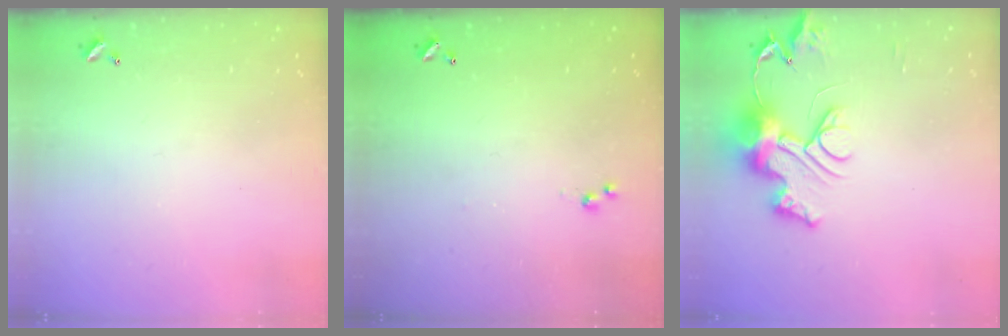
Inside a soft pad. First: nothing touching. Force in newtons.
{"total": 3.0, "press": 3.0, "slide": 0.4}
{"total": 13.0, "press": 13.0, "slide": 0.8}